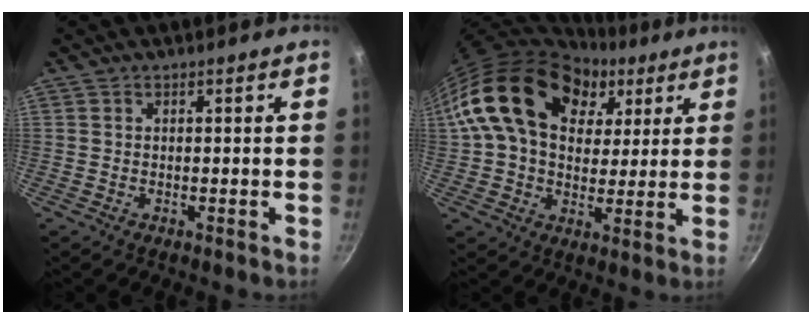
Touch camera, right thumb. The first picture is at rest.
{"total": 21.6, "force": [8.8, 14.3, 13.5], "torque": [-0.215, -0.006, 0.143]}